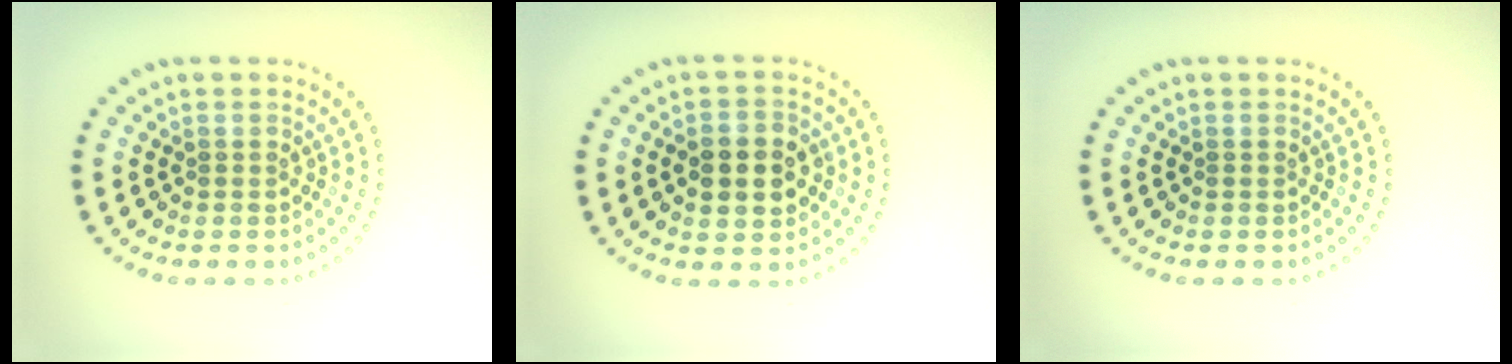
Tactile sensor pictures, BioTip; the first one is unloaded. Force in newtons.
{"total": 3.7, "press": 3.7, "slide": 0.1}
{"total": 0.0}